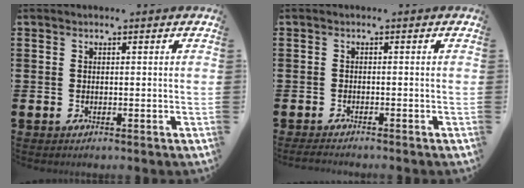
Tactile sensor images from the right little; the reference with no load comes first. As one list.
[{"total": 1.0, "force": [-0.9, 0.1, 0.4], "torque": [-0.008, 0.000, -0.018]}]